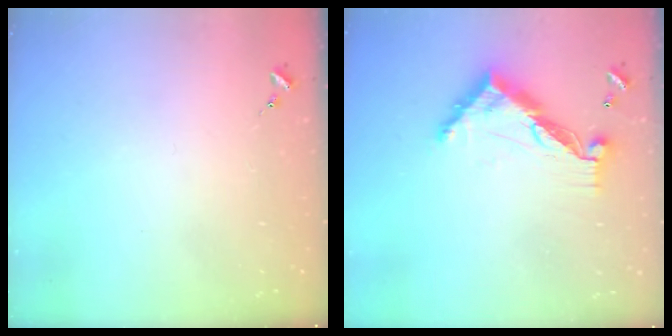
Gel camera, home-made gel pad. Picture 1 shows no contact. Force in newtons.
{"total": 11.5, "press": 11.5, "slide": 1.0}